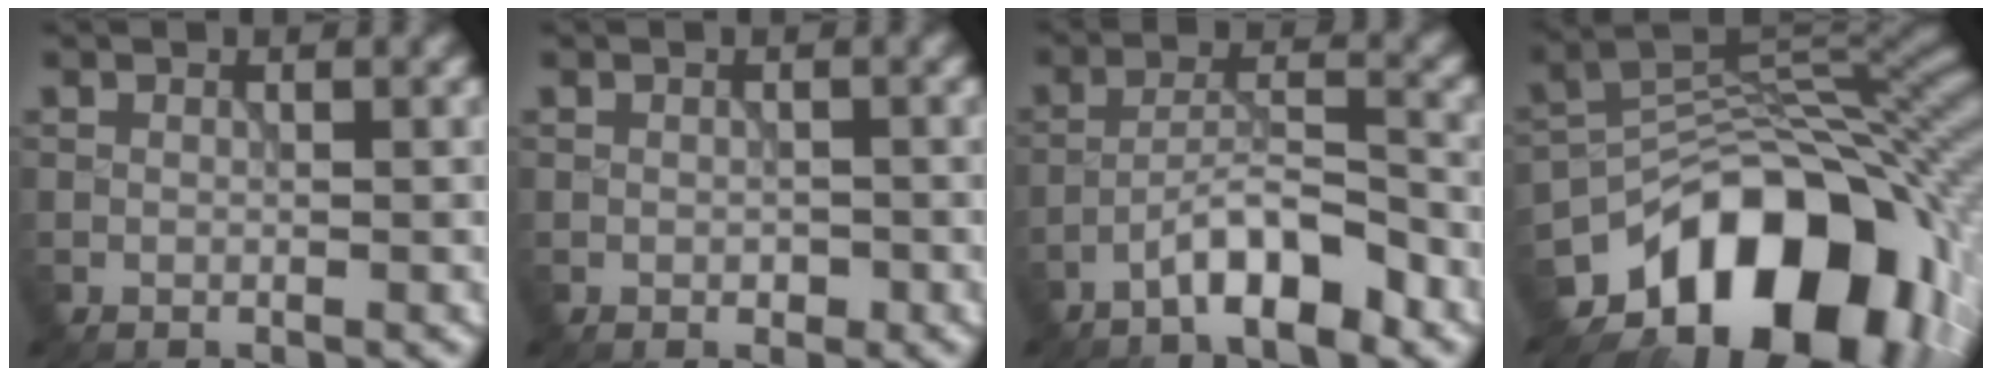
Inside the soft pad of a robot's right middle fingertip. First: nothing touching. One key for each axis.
{"total": 0.7, "fx": -0.2, "fy": 0.5, "fz": 0.5, "tx": -0.007, "ty": -0.002, "tz": -0.002}
{"total": 5.1, "fx": -3.4, "fy": 1.0, "fz": 3.6, "tx": -0.060, "ty": 0.014, "tz": -0.065}
{"total": 15.0, "fx": -7.7, "fy": 9.2, "fz": 9.1, "tx": -0.128, "ty": -0.003, "tz": -0.125}